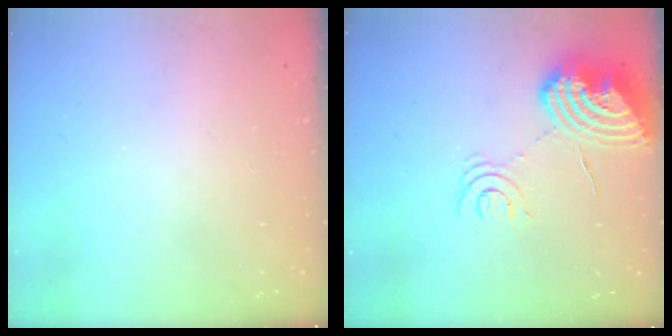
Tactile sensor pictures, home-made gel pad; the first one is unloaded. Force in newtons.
{"total": 17.1, "press": 17.0, "slide": 1.6}